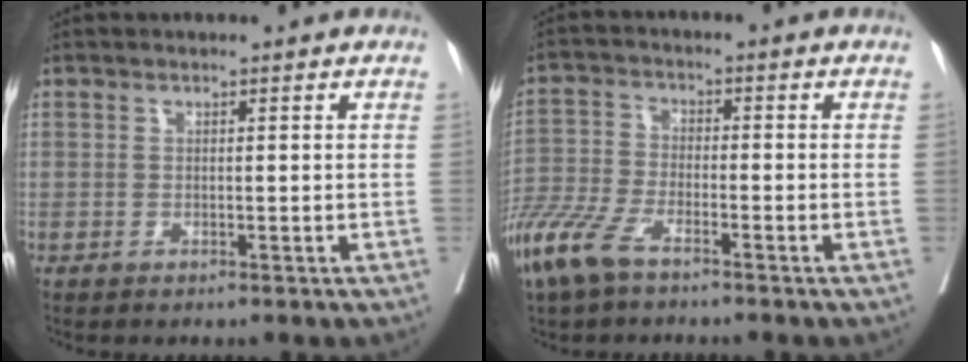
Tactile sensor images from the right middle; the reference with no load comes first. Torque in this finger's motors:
{"motor_torque": [1.16, -0.98, 0.57, 0.17]}